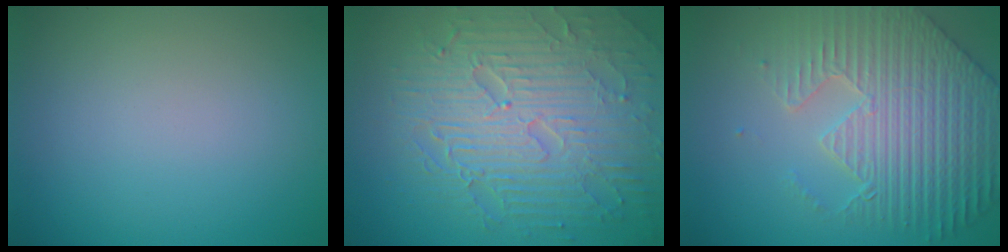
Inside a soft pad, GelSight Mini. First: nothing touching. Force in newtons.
{"total": 9.5, "press": 6.4, "slide": 7.0}
{"total": 6.6, "press": 5.7, "slide": 3.2}